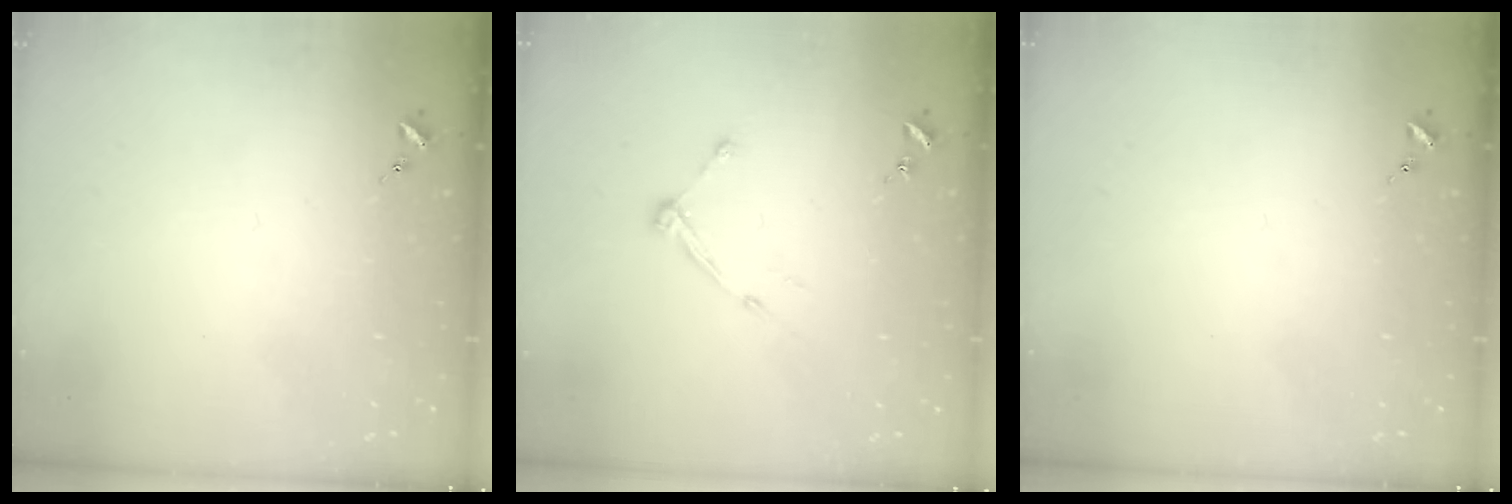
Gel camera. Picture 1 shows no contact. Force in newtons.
{"total": 5.1, "press": 5.1, "slide": 0.6}
{"total": 0.0}